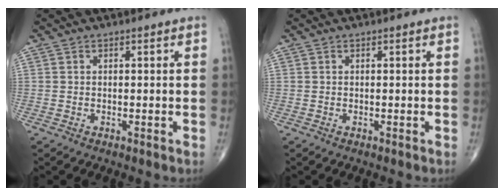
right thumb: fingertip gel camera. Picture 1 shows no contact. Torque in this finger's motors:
{"motor_torque": [0.00, 0.00, 0.00, 0.00, 0.00]}